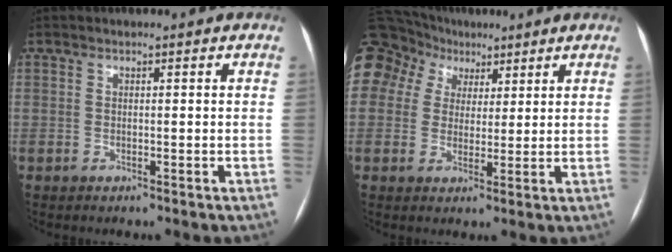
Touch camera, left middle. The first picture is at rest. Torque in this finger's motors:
{"motor_torque": [2.14, 0.00, 1.05, 0.21]}